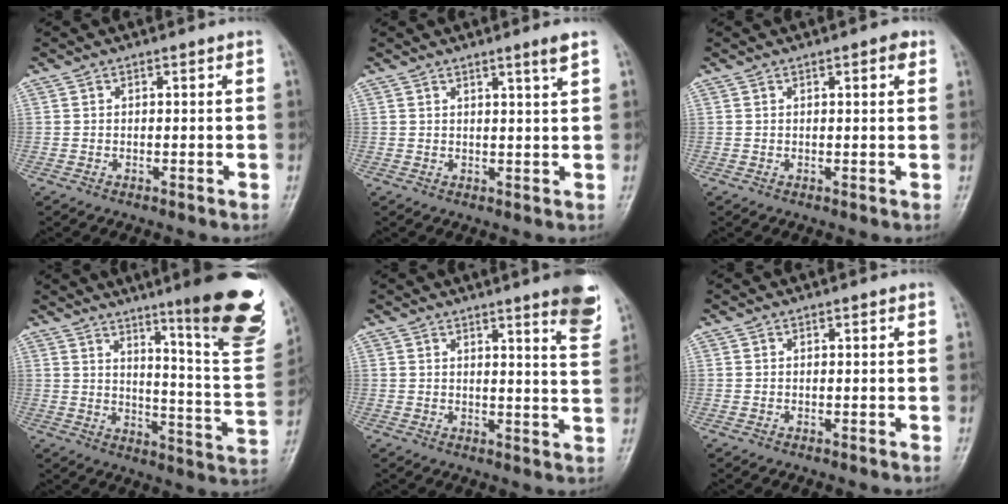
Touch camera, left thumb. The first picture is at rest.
{"total": 2.7, "force": [1.7, -0.5, 2.0], "torque": [-0.031, -0.015, 0.030]}
{"total": 2.0, "force": [1.0, 0.7, 1.6], "torque": [-0.018, -0.001, 0.010]}
{"total": 22.0, "force": [13.3, 2.8, 17.2], "torque": [-0.197, -0.080, 0.184]}
{"total": 7.8, "force": [4.8, 0.6, 6.0], "torque": [-0.066, -0.030, 0.055]}
{"total": 0.0}